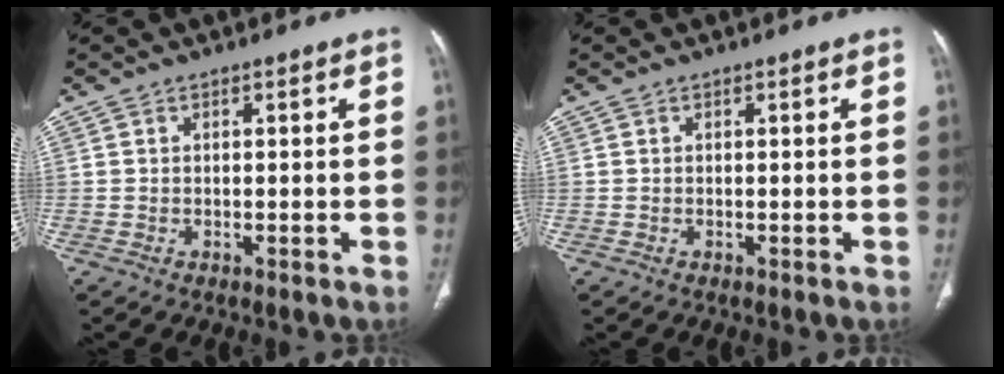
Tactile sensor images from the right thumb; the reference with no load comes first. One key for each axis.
{"total": 0.0}